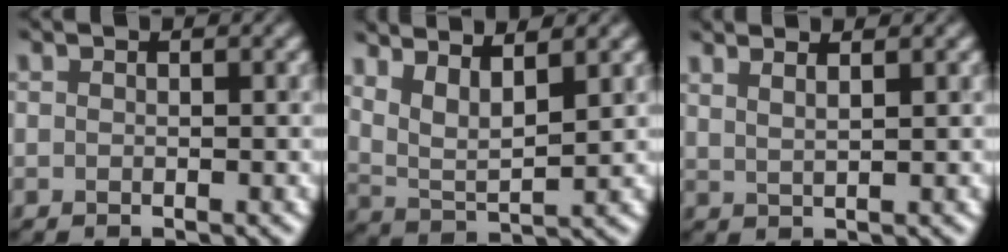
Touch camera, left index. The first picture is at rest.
{"total": 4.9, "force": [3.1, 1.3, 3.5], "torque": [-0.068, 0.002, 0.057]}
{"total": 3.2, "force": [2.2, 1.2, 2.0], "torque": [-0.006, 0.017, 0.006]}